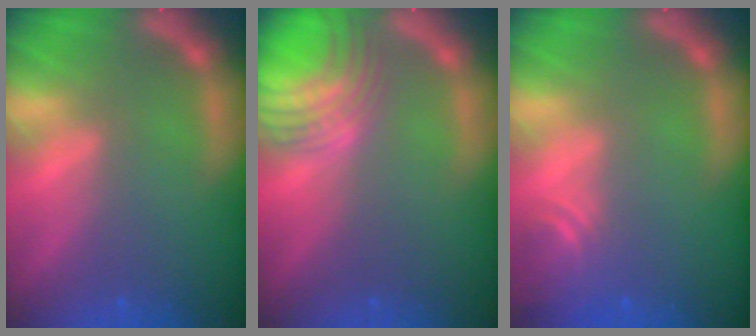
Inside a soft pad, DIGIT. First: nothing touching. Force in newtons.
{"total": 7.5}
{"total": 3.0}